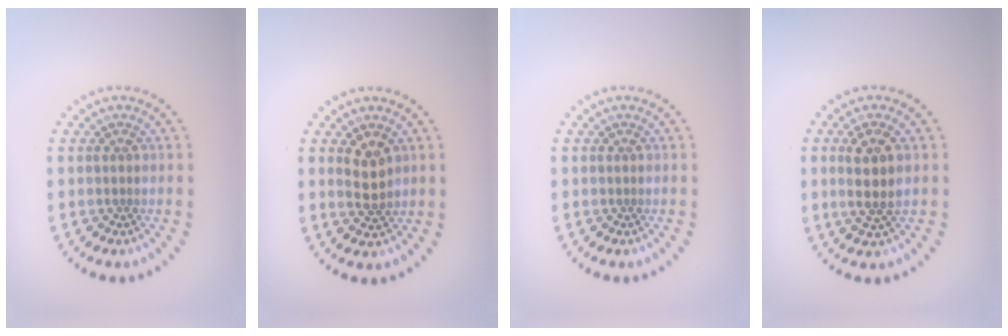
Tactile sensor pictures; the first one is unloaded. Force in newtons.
{"total": 2.2, "press": 2.2, "slide": 0.5}
{"total": 0.0}
{"total": 3.0, "press": 2.8, "slide": 1.1}